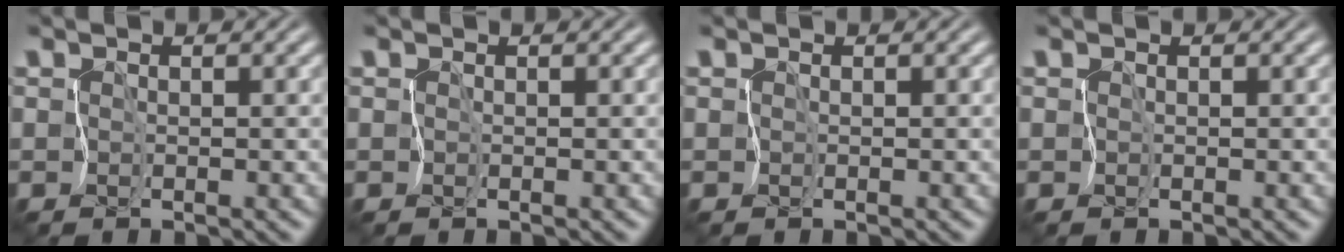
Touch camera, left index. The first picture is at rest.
{"total": 0.0}
{"total": 0.0}
{"total": 0.0}